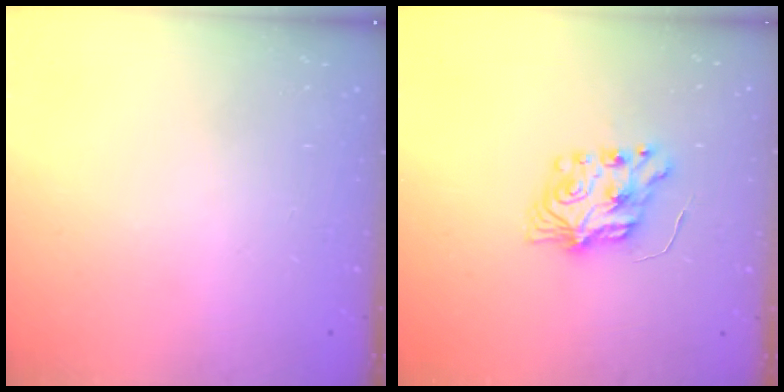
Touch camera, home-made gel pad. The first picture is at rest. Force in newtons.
{"total": 7.3, "press": 7.3, "slide": 0.2}